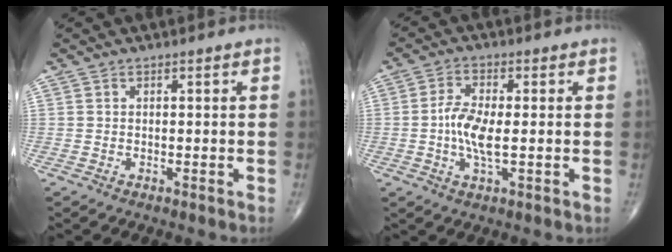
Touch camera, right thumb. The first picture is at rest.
{"total": 6.8, "force": [-0.5, 2.2, 6.4], "torque": [-0.140, -0.004, -0.016]}